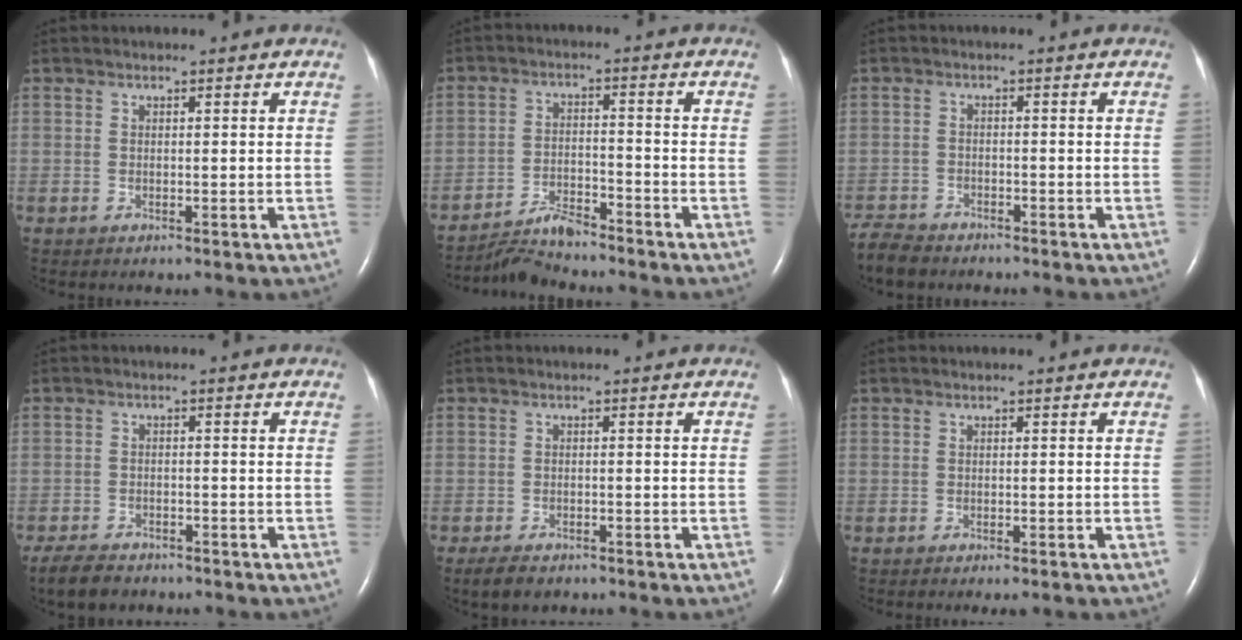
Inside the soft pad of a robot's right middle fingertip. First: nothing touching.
{"total": 5.3, "force": [-5.2, 0.3, 0.8], "torque": [-0.020, -0.013, -0.091]}
{"total": 4.7, "force": [-4.5, 1.2, 1.0], "torque": [-0.022, -0.017, -0.083]}
{"total": 5.1, "force": [-4.3, 1.9, 1.9], "torque": [-0.040, -0.010, -0.070]}
{"total": 3.2, "force": [-2.4, 1.3, 1.6], "torque": [-0.034, -0.007, -0.034]}
{"total": 1.3, "force": [-1.0, 0.0, 0.9], "torque": [-0.013, -0.005, -0.008]}